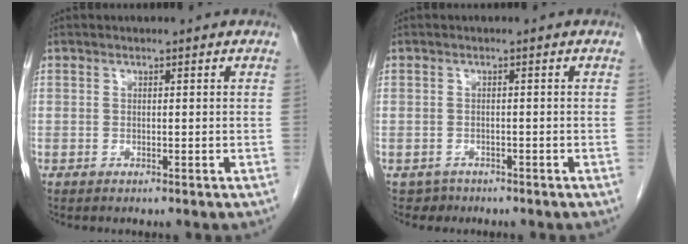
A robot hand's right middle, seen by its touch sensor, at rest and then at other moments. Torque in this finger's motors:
{"motor_torque": [-0.30, -0.17, -0.07, -0.01]}